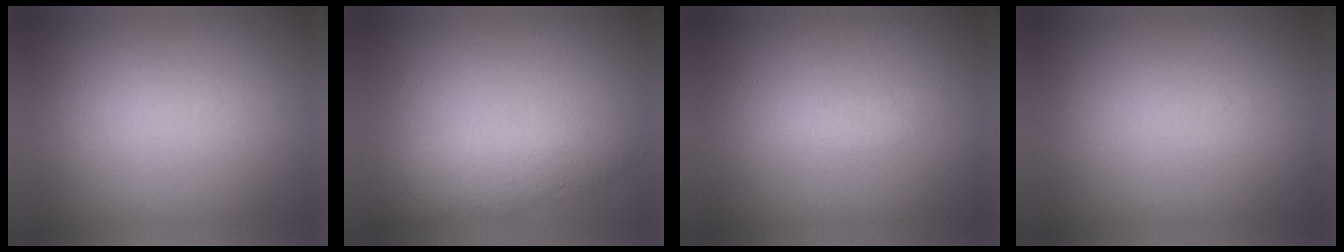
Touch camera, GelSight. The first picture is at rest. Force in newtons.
{"total": 3.0}
{"total": 1.3}
{"total": 0.0}